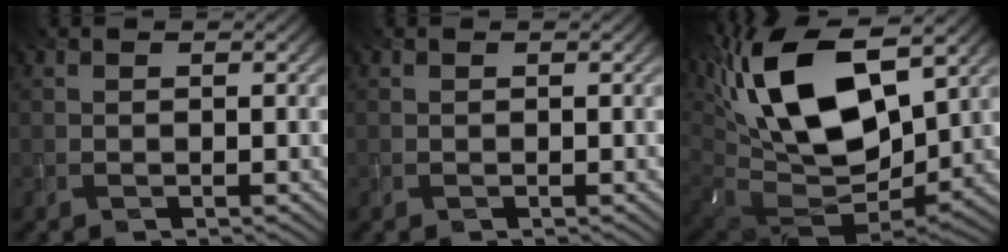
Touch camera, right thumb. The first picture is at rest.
{"total": 0.0}
{"total": 19.9, "force": [6.3, 10.6, 15.6], "torque": [-0.329, 0.016, 0.111]}